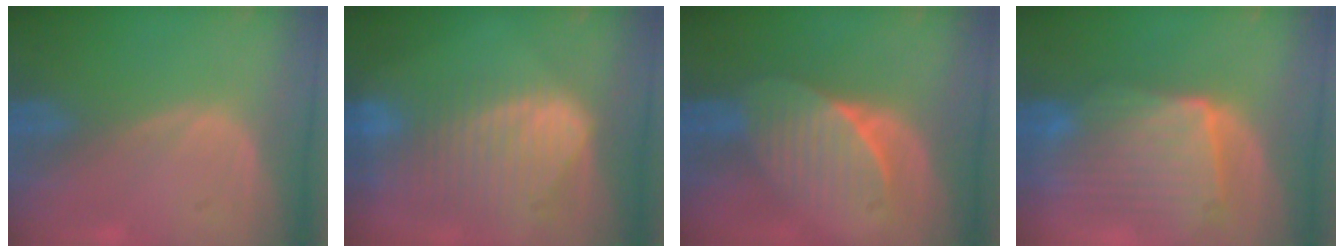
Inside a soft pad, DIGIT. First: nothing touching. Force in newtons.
{"total": 10.6, "press": 9.1, "slide": 5.4}
{"total": 7.7, "press": 6.8, "slide": 3.5}
{"total": 9.8, "press": 8.8, "slide": 4.3}